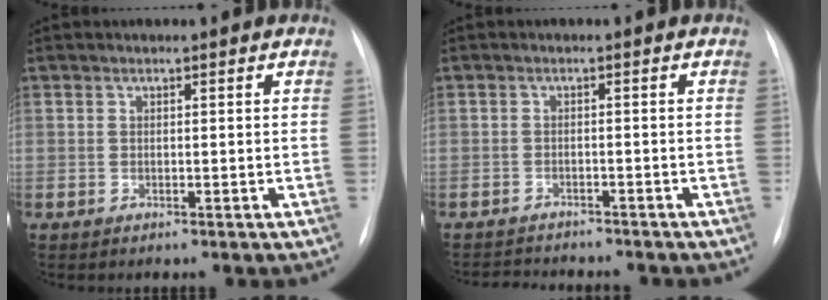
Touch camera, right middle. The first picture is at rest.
{"total": 6.6, "force": [-6.3, 1.2, 1.6], "torque": [-0.020, -0.005, -0.086]}